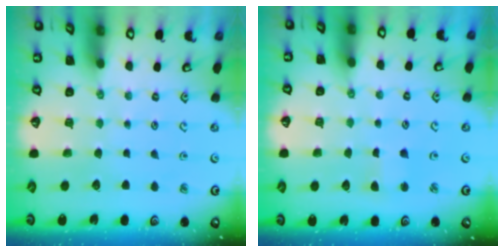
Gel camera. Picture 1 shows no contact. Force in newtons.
{"total": 2.5, "press": 2.5, "slide": 0.3}